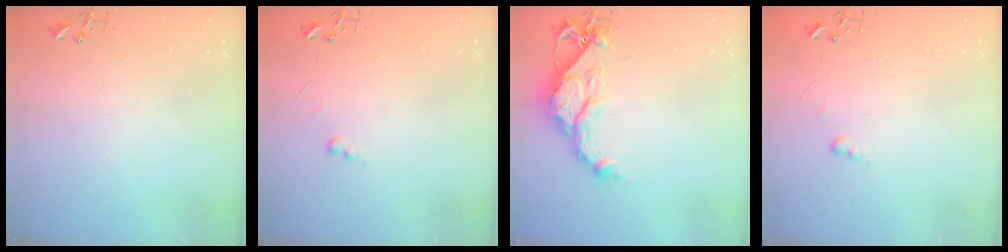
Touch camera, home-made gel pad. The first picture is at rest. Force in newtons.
{"total": 4.4, "press": 4.4, "slide": 0.6}
{"total": 13.7, "press": 13.6, "slide": 1.3}
{"total": 4.4, "press": 4.4, "slide": 0.6}